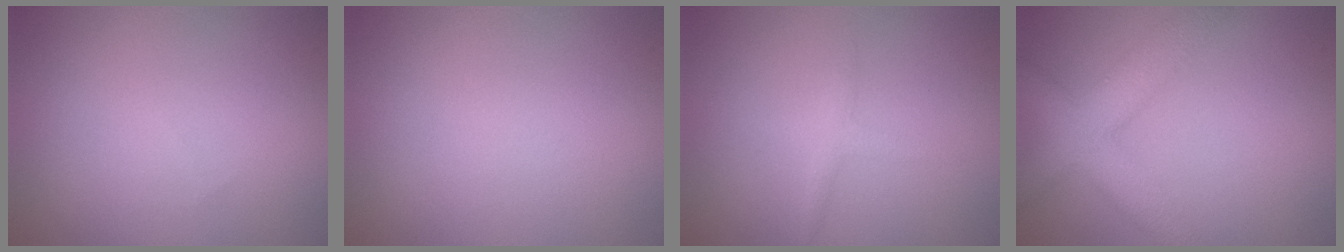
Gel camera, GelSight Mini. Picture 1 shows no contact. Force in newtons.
{"total": 0.0}
{"total": 1.3, "press": 1.3, "slide": 0.0}
{"total": 6.2, "press": 6.2, "slide": 0.4}